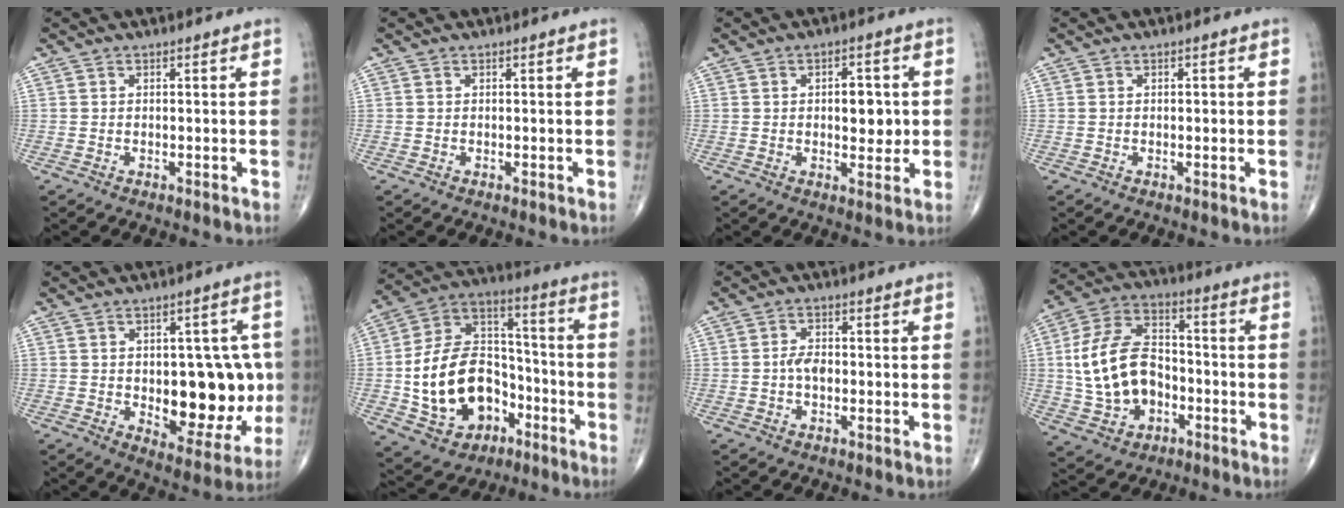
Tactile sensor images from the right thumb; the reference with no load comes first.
{"total": 0.0}
{"total": 6.0, "force": [0.4, 3.3, 5.0], "torque": [-0.048, 0.000, 0.007]}
{"total": 0.9, "force": [0.0, 0.5, 0.7], "torque": [-0.008, 0.001, 0.000]}
{"total": 16.8, "force": [-1.3, 9.0, 14.1], "torque": [-0.133, 0.002, -0.001]}
{"total": 19.9, "force": [-5.9, 14.2, 12.5], "torque": [-0.191, 0.059, -0.092]}
{"total": 3.0, "force": [-0.5, 1.8, 2.4], "torque": [-0.039, 0.007, -0.014]}
{"total": 15.6, "force": [-2.3, 11.0, 10.9], "torque": [-0.192, 0.034, -0.040]}